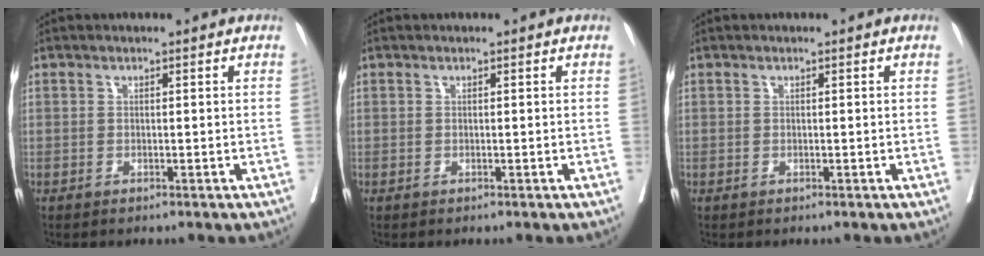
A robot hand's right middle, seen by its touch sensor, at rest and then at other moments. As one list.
[{"total": 0.0}, {"total": 0.0}]